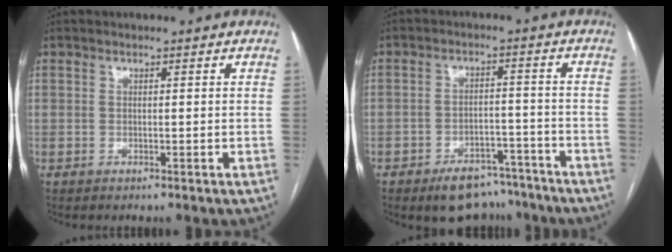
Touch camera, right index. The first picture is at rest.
{"total": 8.8, "force": [-7.1, 4.2, 3.1], "torque": [-0.031, 0.012, -0.106]}